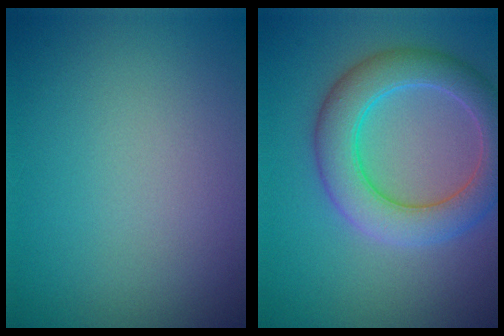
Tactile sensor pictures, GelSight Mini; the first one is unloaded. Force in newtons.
{"total": 6.2, "press": 6.1, "slide": 0.5}